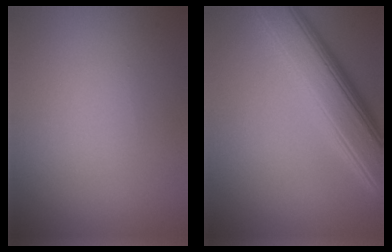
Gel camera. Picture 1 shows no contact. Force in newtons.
{"total": 8.7, "press": 8.7, "slide": 0.2}